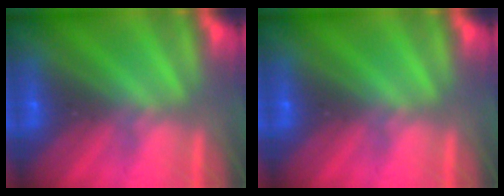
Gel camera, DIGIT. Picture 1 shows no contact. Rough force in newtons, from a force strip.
{"total": 0.0}